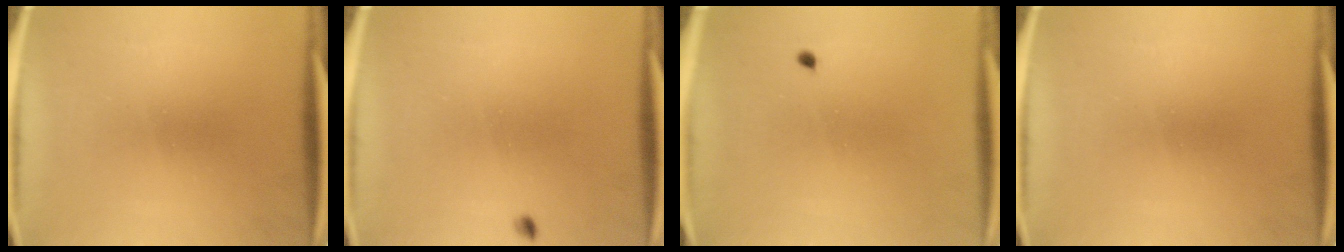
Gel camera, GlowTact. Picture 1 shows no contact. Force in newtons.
{"total": 0.6}
{"total": 0.5}
{"total": 0.0}